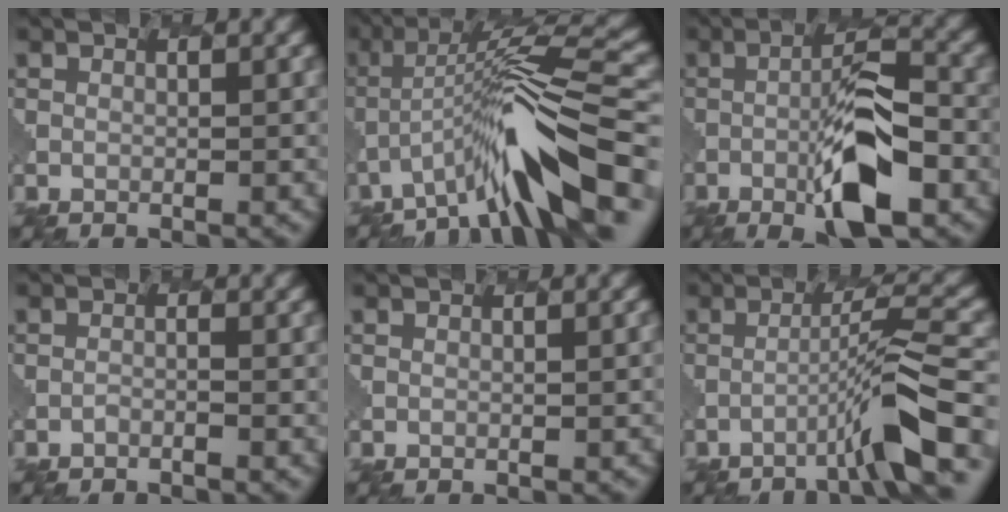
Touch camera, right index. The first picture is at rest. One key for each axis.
{"total": 8.3, "fx": -5.3, "fy": 0.9, "fz": 6.3, "tx": -0.139, "ty": 0.018, "tz": -0.098}
{"total": 6.4, "fx": -3.4, "fy": 1.4, "fz": 5.2, "tx": -0.122, "ty": 0.000, "tz": -0.074}
{"total": 2.2, "fx": -1.4, "fy": -0.7, "fz": -1.6, "tx": -0.004, "ty": 0.001, "tz": -0.032}
{"total": 1.1, "fx": -0.2, "fy": 0.6, "fz": 0.9, "tx": -0.005, "ty": 0.000, "tz": 0.000}
{"total": 4.3, "fx": -2.9, "fy": -0.9, "fz": 3.1, "tx": -0.077, "ty": 0.018, "tz": -0.070}